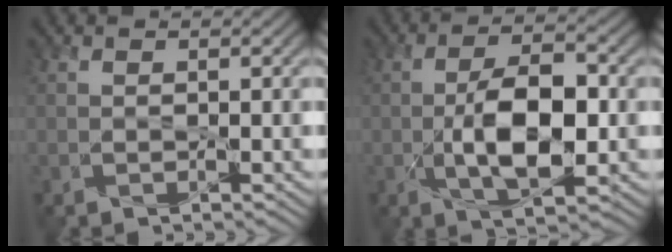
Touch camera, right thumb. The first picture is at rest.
{"total": 8.8, "force": [-1.4, 3.9, 7.8], "torque": [-0.145, 0.000, -0.024]}